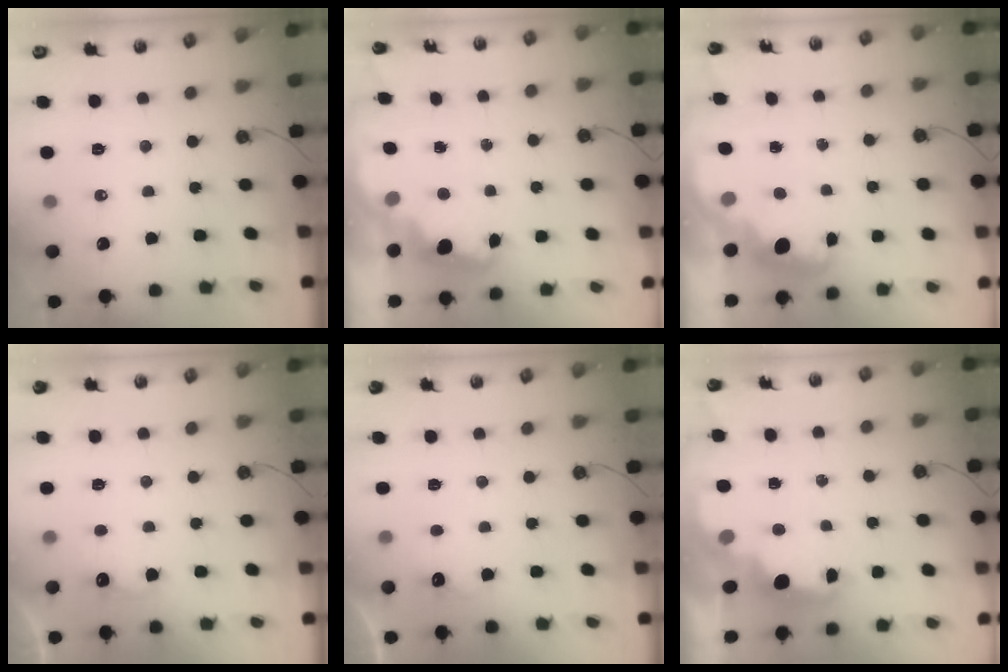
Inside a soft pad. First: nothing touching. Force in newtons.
{"total": 2.7, "press": 2.6, "slide": 0.6}
{"total": 2.6, "press": 2.6, "slide": 0.5}
{"total": 5.2, "press": 5.1, "slide": 1.0}
{"total": 5.4, "press": 5.4, "slide": 0.8}
{"total": 2.9, "press": 2.8, "slide": 0.9}